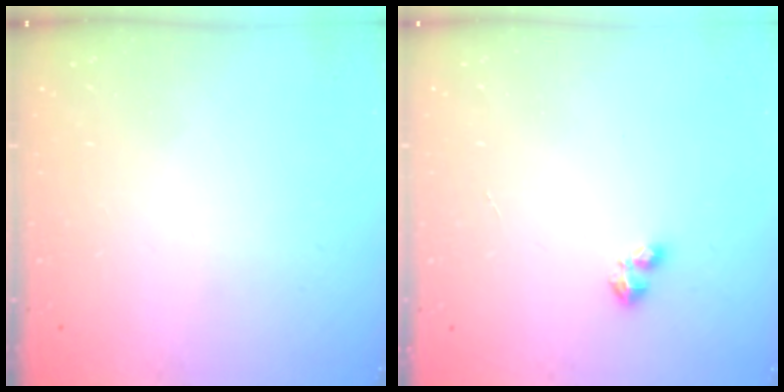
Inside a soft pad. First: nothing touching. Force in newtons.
{"total": 1.9, "press": 1.9, "slide": 0.4}